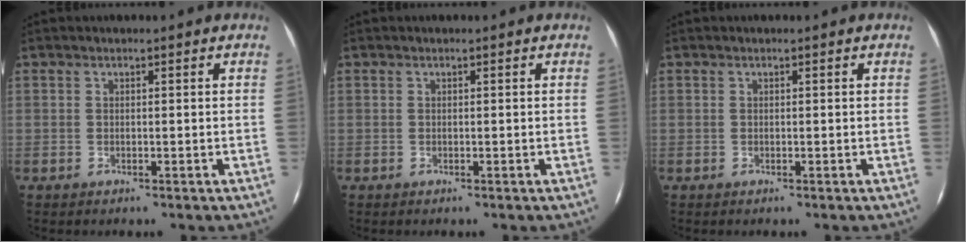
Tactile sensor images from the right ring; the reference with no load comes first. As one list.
[{"total": 0.0}, {"total": 0.0}]